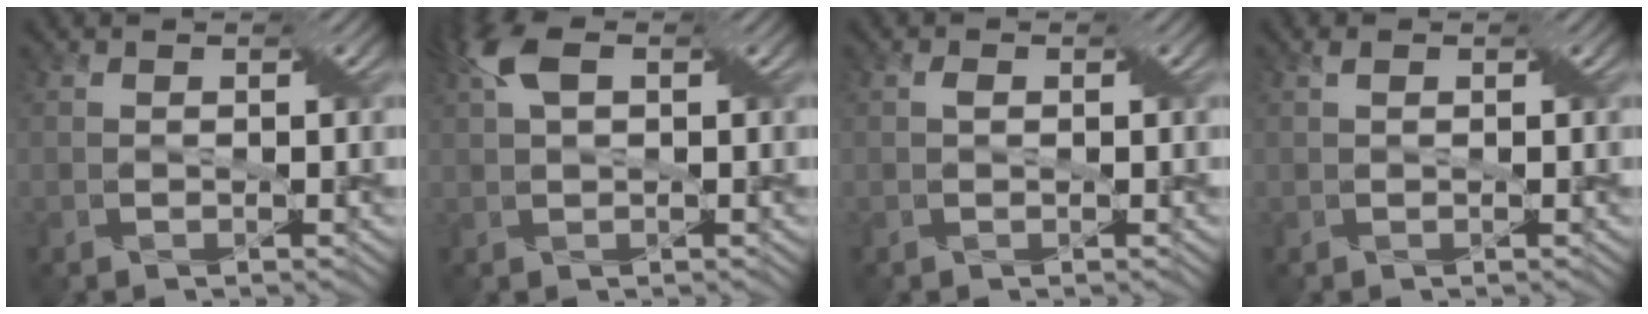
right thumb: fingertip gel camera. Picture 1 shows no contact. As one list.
[{"total": 5.1, "force": [1.8, 2.3, 4.2], "torque": [-0.094, 0.020, 0.030]}, {"total": 0.7, "force": [0.1, 0.4, 0.6], "torque": [-0.009, 0.003, 0.002]}, {"total": 0.9, "force": [0.3, 0.4, 0.7], "torque": [-0.014, 0.005, 0.006]}]